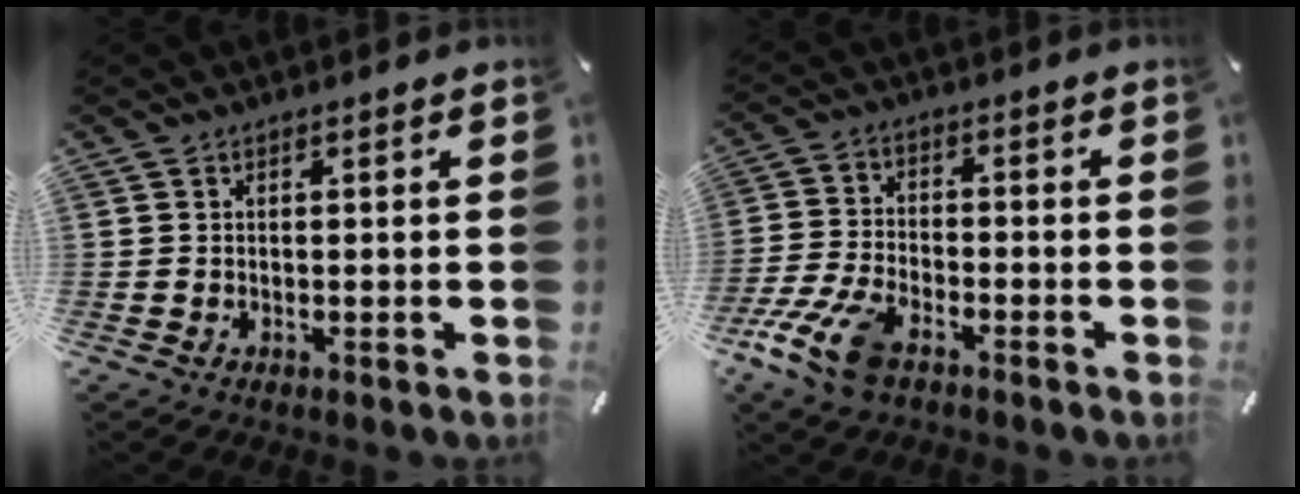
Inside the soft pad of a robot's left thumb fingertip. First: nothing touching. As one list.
[{"total": 11.0, "force": [-6.5, 5.3, 7.1], "torque": [-0.164, 0.020, -0.124]}]